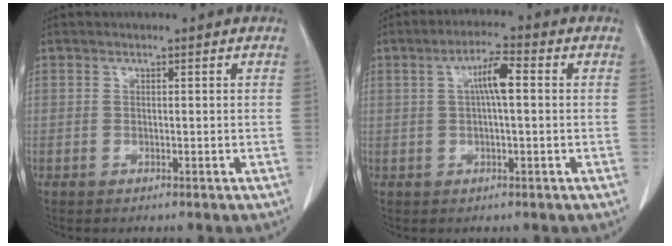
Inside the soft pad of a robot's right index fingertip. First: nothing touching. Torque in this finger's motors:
{"motor_torque": [0.82, 0.06, 0.17, 0.05]}